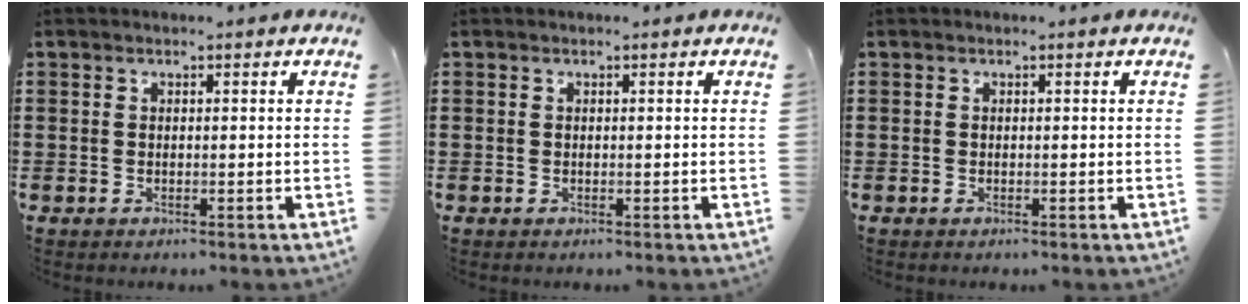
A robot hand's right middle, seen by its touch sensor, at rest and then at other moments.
{"total": 0.0}
{"total": 0.0}